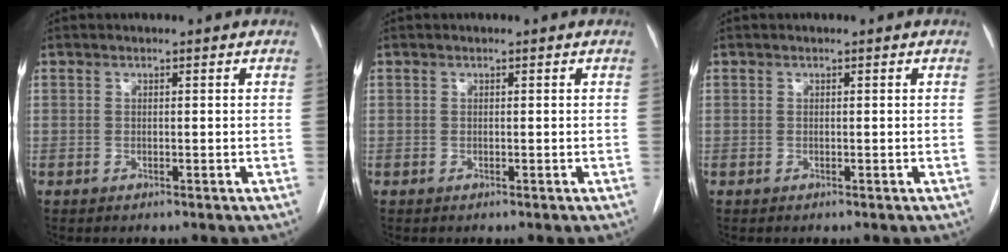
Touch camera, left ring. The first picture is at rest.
{"total": 0.0}
{"total": 0.0}